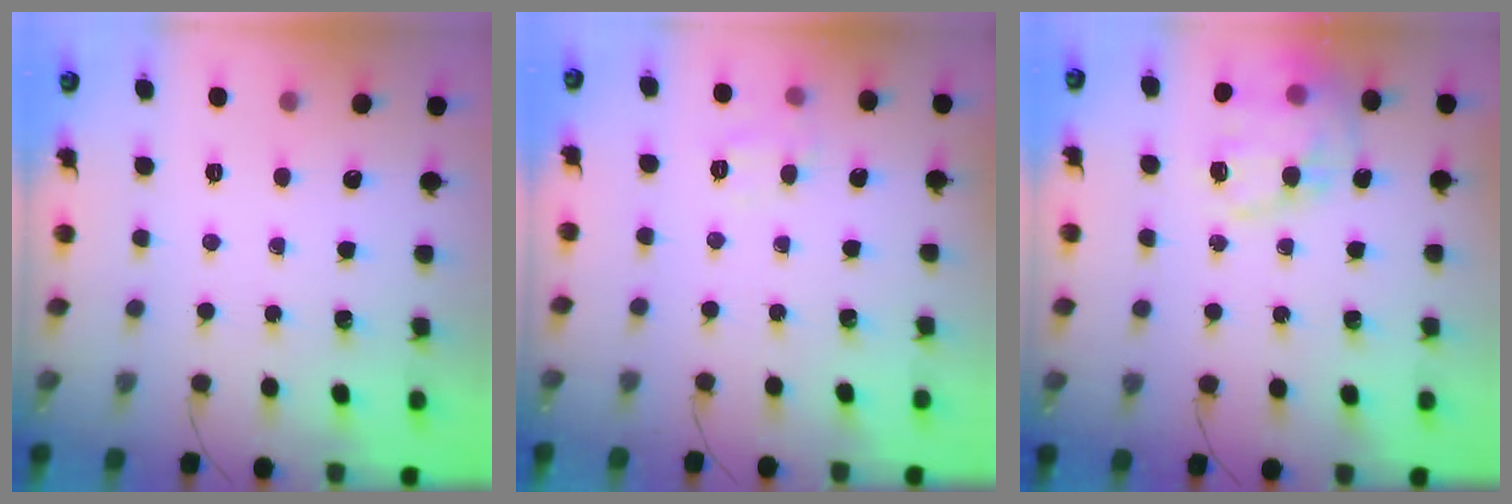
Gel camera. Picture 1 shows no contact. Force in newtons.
{"total": 7.6, "press": 7.5, "slide": 1.0}
{"total": 17.0, "press": 16.8, "slide": 2.4}